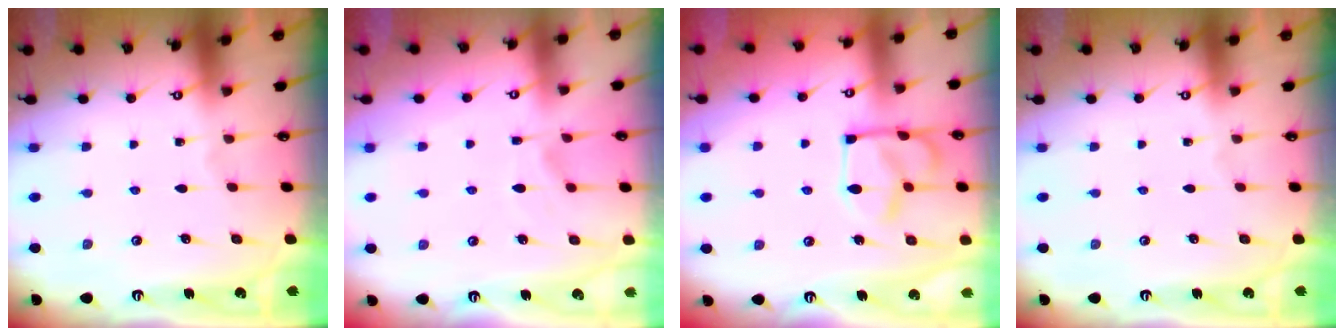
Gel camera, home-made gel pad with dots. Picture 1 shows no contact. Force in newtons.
{"total": 1.8, "press": 1.3, "slide": 1.3}
{"total": 6.1, "press": 6.1, "slide": 0.3}
{"total": 0.0}